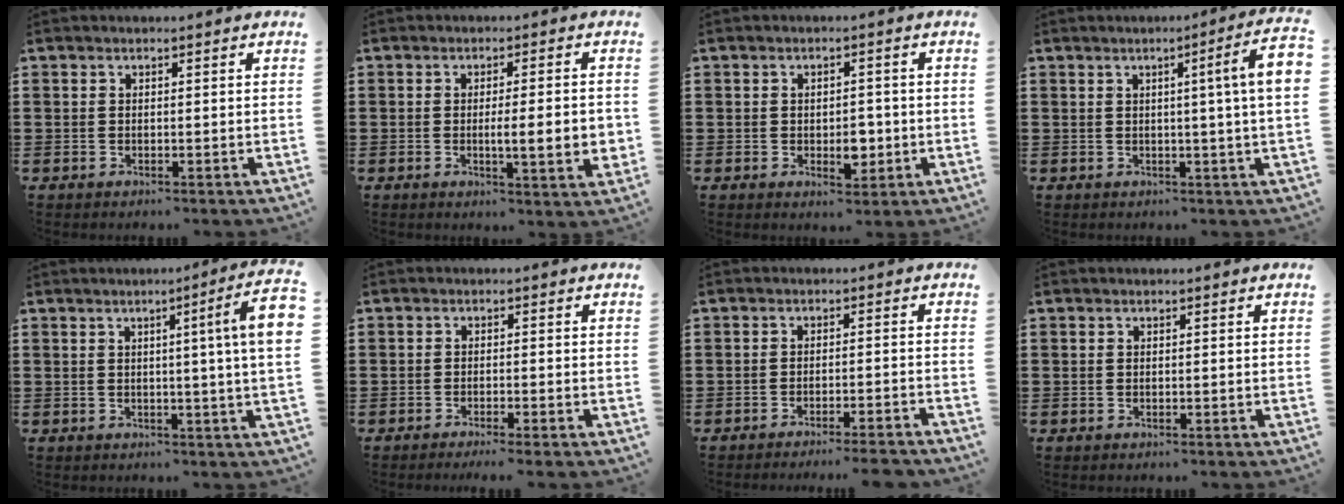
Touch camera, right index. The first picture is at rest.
{"total": 6.3, "force": [-0.7, 0.5, 6.2], "torque": [-0.097, -0.010, -0.014]}
{"total": 4.2, "force": [-0.9, 2.2, 3.4], "torque": [-0.046, -0.005, -0.017]}
{"total": 6.3, "force": [1.1, -0.6, 6.2], "torque": [-0.098, -0.016, 0.011]}
{"total": 7.1, "force": [1.4, -0.5, 6.9], "torque": [-0.111, -0.014, 0.017]}
{"total": 1.2, "force": [-1.0, -0.2, 0.6], "torque": [-0.011, -0.002, -0.019]}
{"total": 2.8, "force": [-2.6, -0.4, 1.0], "torque": [-0.018, -0.002, -0.052]}
{"total": 0.0}